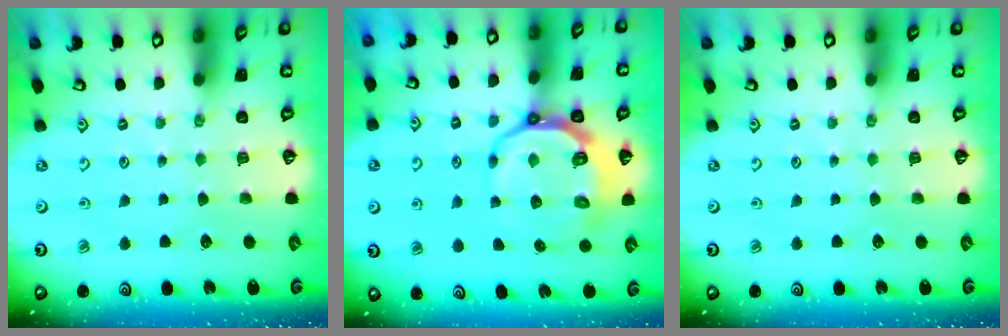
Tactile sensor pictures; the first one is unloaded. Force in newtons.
{"total": 10.2, "press": 9.5, "slide": 3.7}
{"total": 0.0}